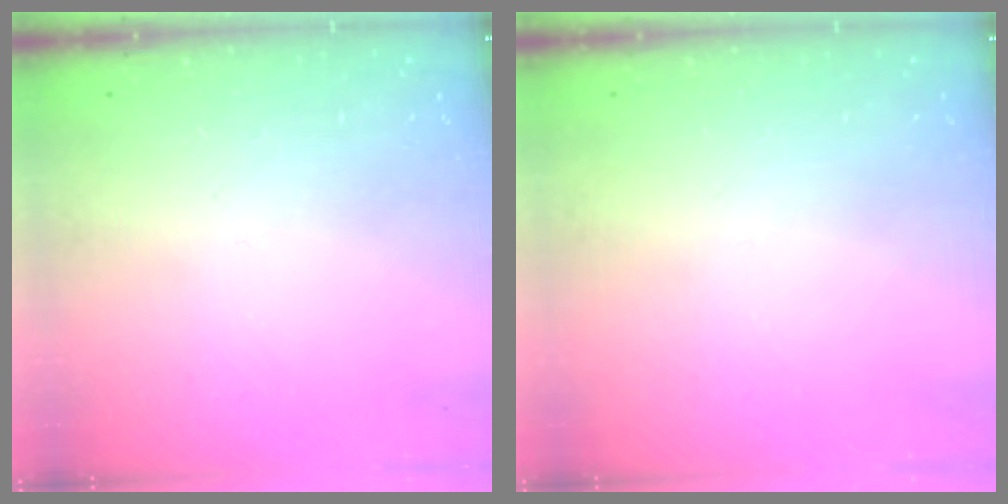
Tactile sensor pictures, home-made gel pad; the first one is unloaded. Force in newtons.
{"total": 0.0}